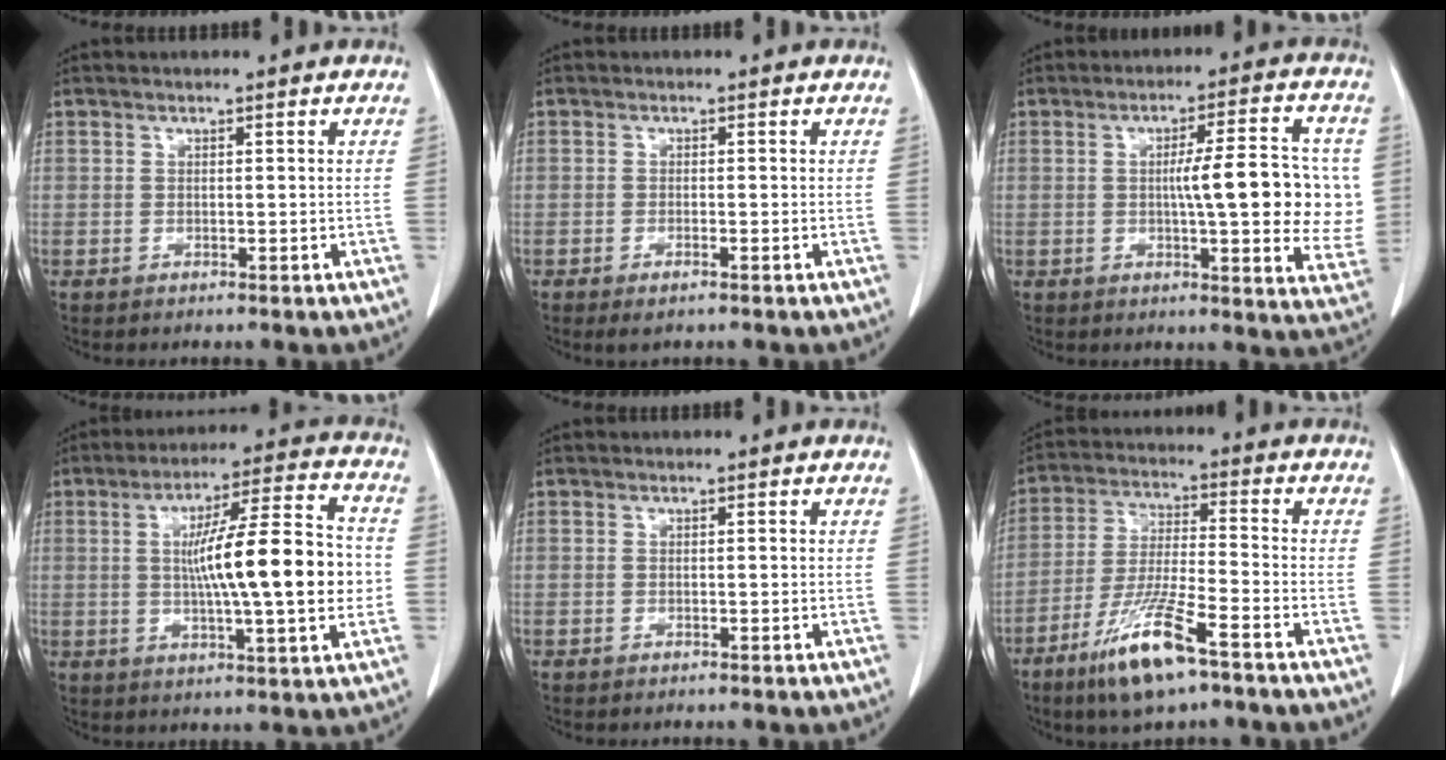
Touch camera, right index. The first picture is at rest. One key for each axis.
{"total": 2.0, "fx": -1.2, "fy": 0.4, "fz": 1.6, "tx": -0.027, "ty": -0.003, "tz": -0.018}
{"total": 13.7, "fx": 0.1, "fy": 1.7, "fz": 13.6, "tx": -0.169, "ty": 0.010, "tz": 0.000}
{"total": 16.9, "fx": -0.3, "fy": 1.4, "fz": 16.8, "tx": -0.266, "ty": 0.013, "tz": -0.007}
{"total": 0.0}
{"total": 11.9, "fx": -7.3, "fy": 1.3, "fz": 9.3, "tx": -0.188, "ty": -0.028, "tz": -0.134}